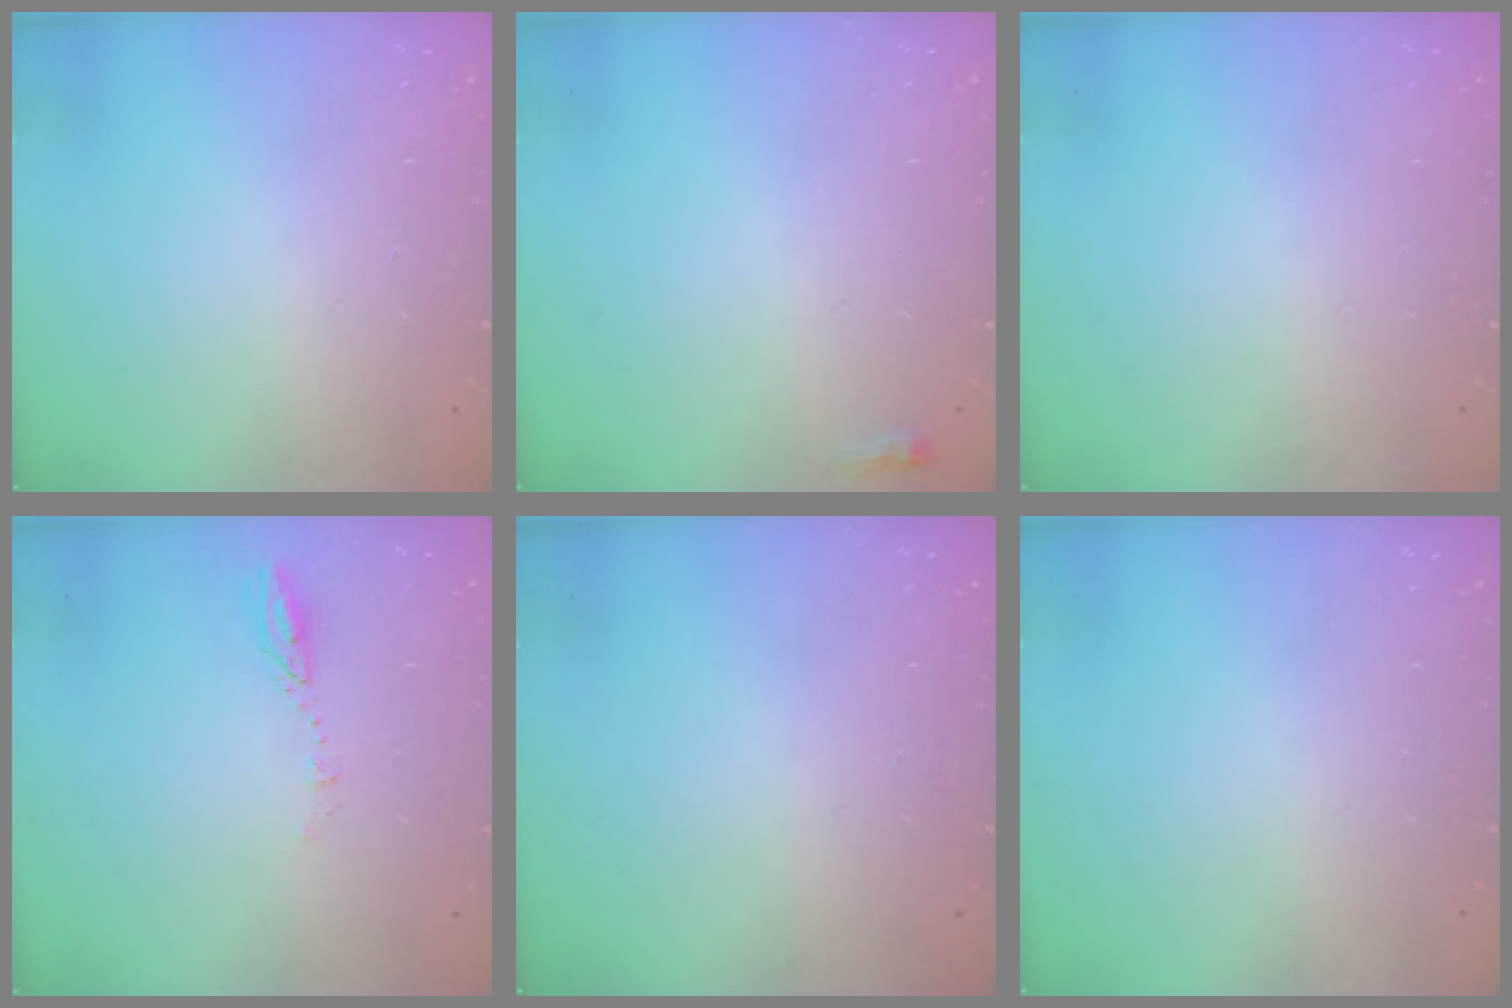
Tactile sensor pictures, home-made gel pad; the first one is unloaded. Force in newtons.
{"total": 2.2, "press": 2.2, "slide": 0.6}
{"total": 2.9, "press": 2.4, "slide": 1.6}
{"total": 3.1, "press": 3.1, "slide": 0.3}
{"total": 0.0}
{"total": 0.0}